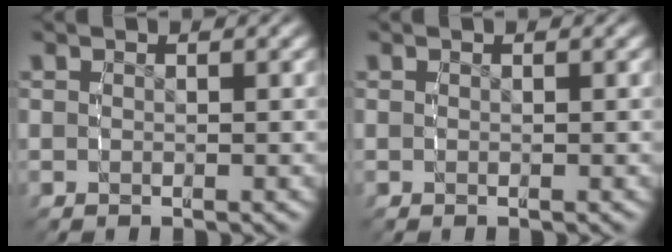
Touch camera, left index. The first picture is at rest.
{"total": 0.0}